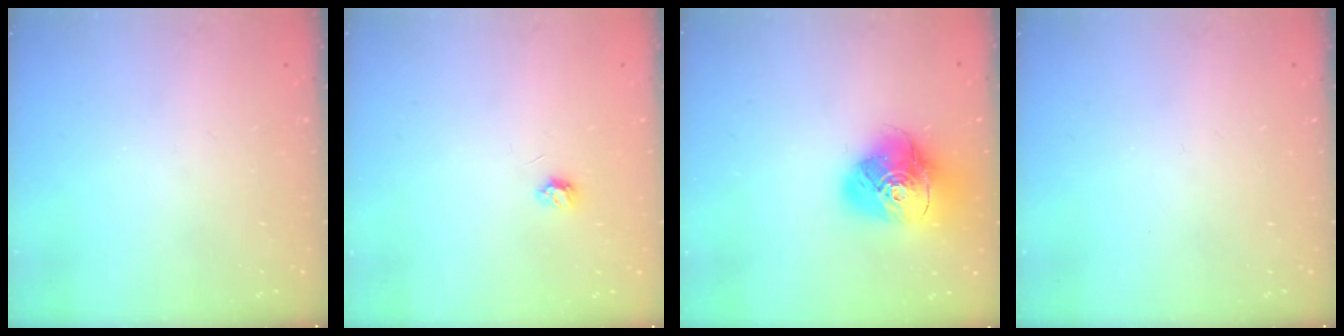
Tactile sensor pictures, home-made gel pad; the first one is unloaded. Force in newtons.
{"total": 3.0, "press": 3.0, "slide": 0.4}
{"total": 16.7, "press": 16.6, "slide": 2.2}
{"total": 0.0}